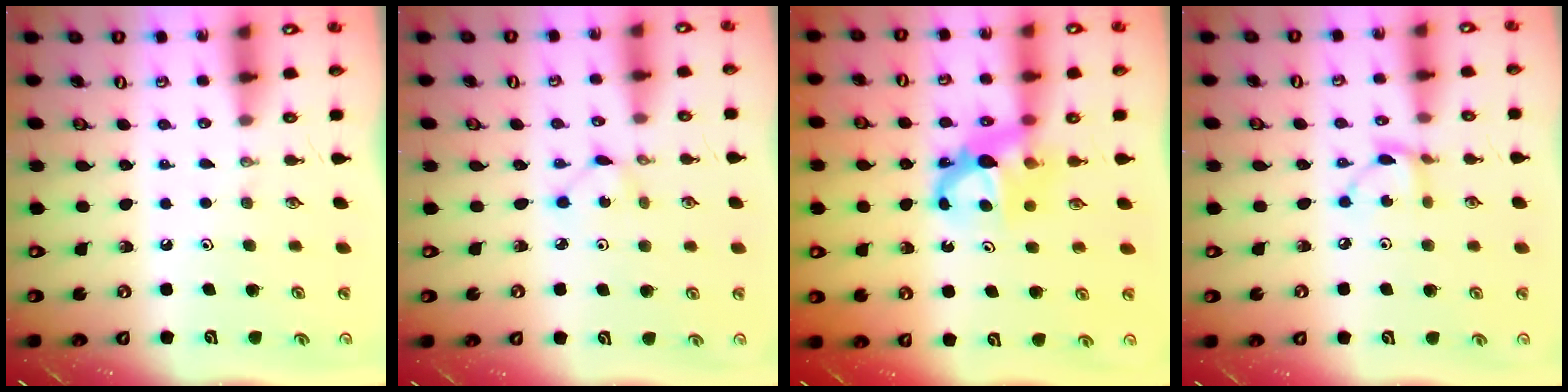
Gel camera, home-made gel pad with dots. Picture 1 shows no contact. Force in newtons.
{"total": 2.2, "press": 2.2, "slide": 0.3}
{"total": 7.1, "press": 7.0, "slide": 0.3}
{"total": 4.4, "press": 4.4, "slide": 0.1}